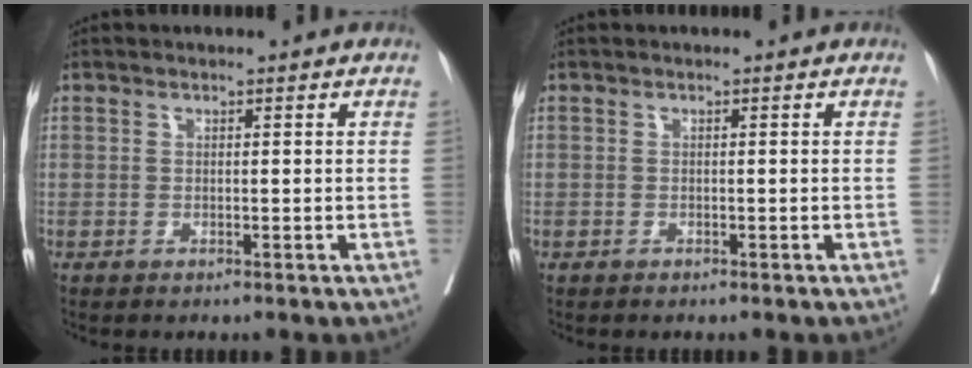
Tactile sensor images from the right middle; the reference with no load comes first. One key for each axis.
{"total": 0.0}